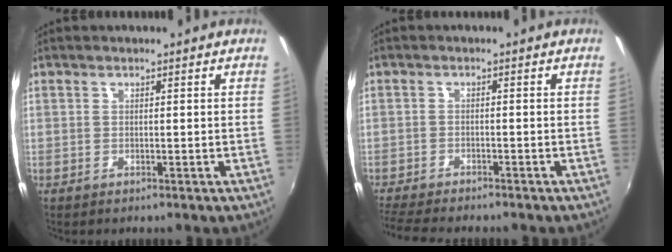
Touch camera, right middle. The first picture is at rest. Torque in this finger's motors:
{"motor_torque": [1.08, -1.06, 0.08, 0.08]}